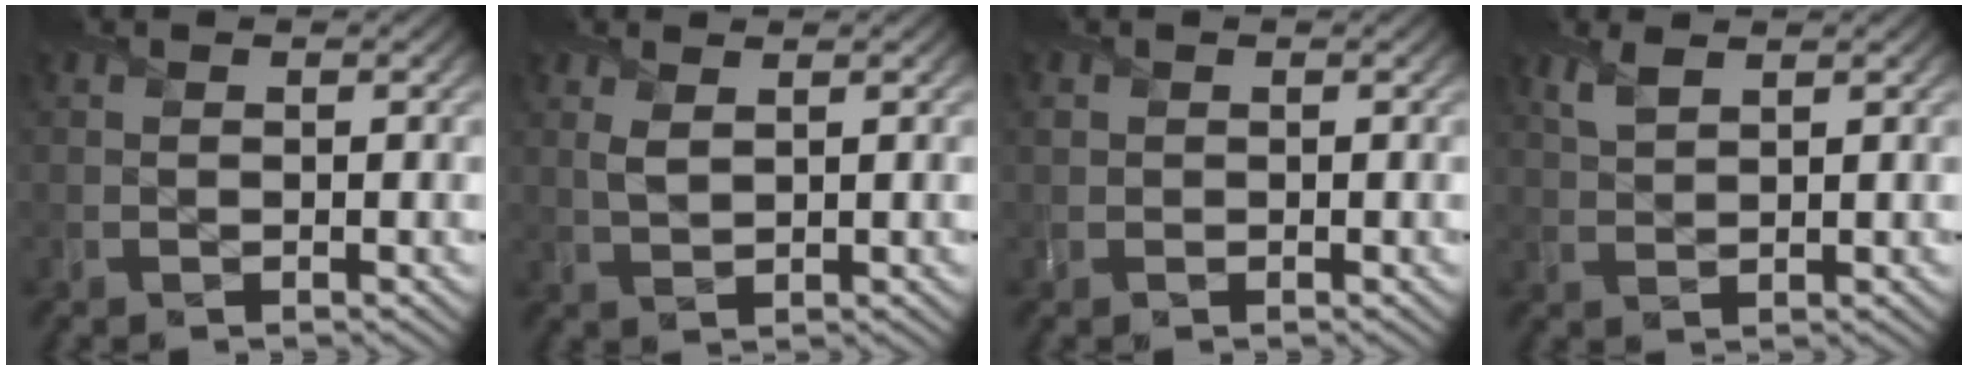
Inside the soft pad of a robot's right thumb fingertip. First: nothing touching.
{"total": 2.0, "force": [1.1, 0.8, 1.4], "torque": [-0.041, -0.001, 0.025]}
{"total": 0.6, "force": [0.3, 0.5, -0.1], "torque": [0.001, -0.001, 0.004]}
{"total": 2.1, "force": [1.6, 0.7, 1.1], "torque": [-0.031, 0.001, 0.037]}